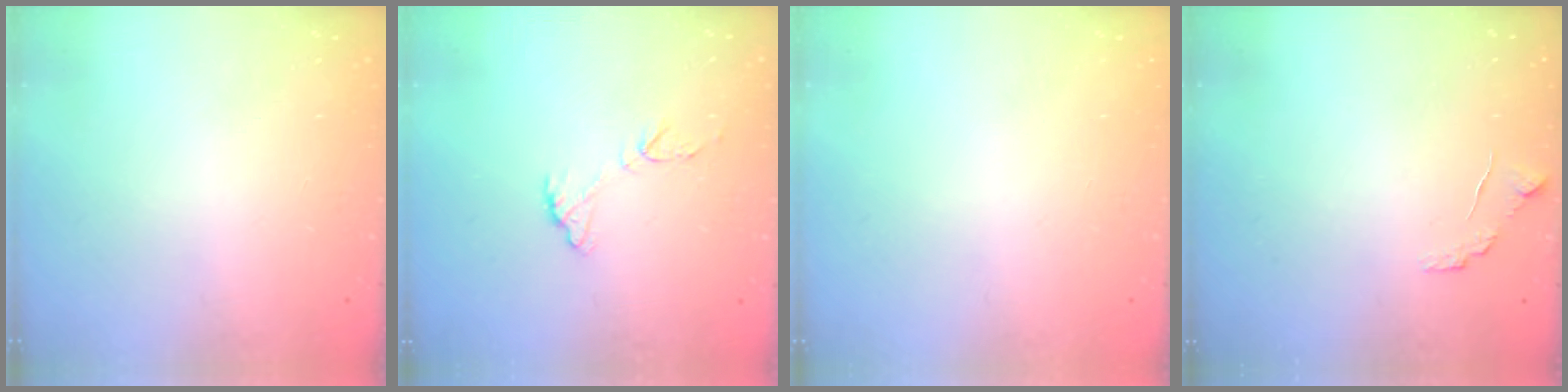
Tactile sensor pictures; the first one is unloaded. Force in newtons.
{"total": 8.5, "press": 8.5, "slide": 0.6}
{"total": 0.0}
{"total": 6.3, "press": 6.3, "slide": 0.5}